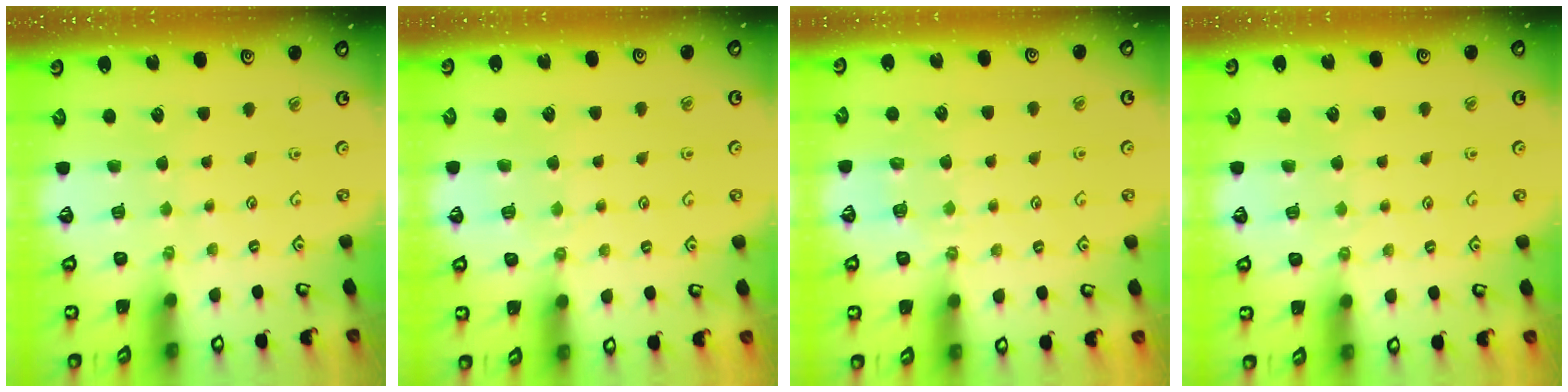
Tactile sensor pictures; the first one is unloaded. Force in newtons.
{"total": 2.5, "press": 2.5, "slide": 0.4}
{"total": 4.2, "press": 4.1, "slide": 0.9}
{"total": 2.5, "press": 2.4, "slide": 0.4}